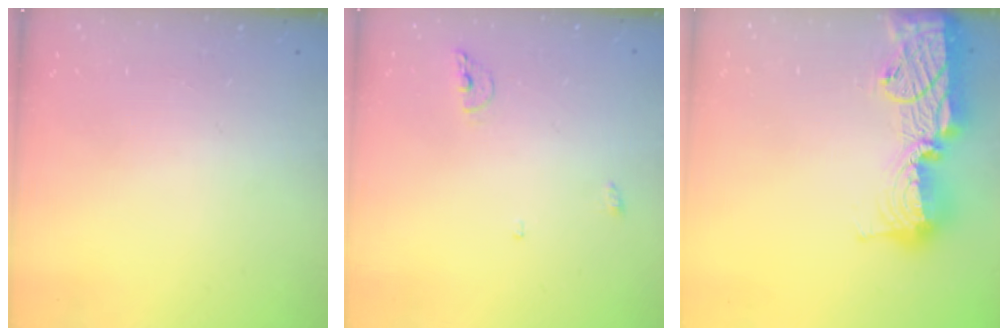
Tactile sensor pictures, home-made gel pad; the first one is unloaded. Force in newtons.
{"total": 5.7, "press": 5.6, "slide": 1.2}
{"total": 17.5, "press": 17.4, "slide": 1.3}